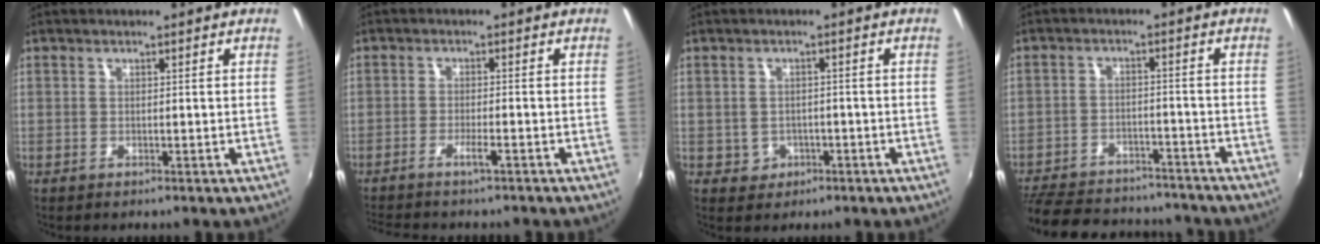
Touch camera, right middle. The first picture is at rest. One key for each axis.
{"total": 4.8, "fx": -4.0, "fy": 0.3, "fz": 2.6, "tx": -0.063, "ty": -0.004, "tz": -0.071}
{"total": 3.7, "fx": -1.2, "fy": 3.4, "fz": 0.9, "tx": -0.031, "ty": 0.006, "tz": -0.006}
{"total": 22.1, "fx": -18.4, "fy": 8.9, "fz": 8.4, "tx": -0.201, "ty": 0.016, "tz": -0.247}